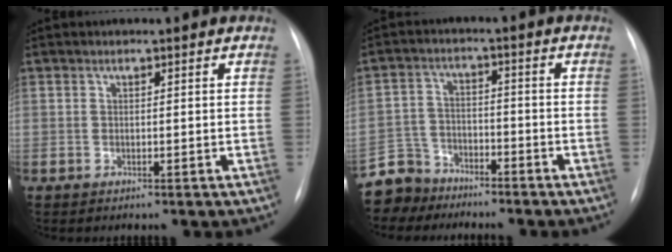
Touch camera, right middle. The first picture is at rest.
{"total": 6.7, "force": [-5.8, 3.3, -0.6], "torque": [0.011, 0.005, -0.114]}